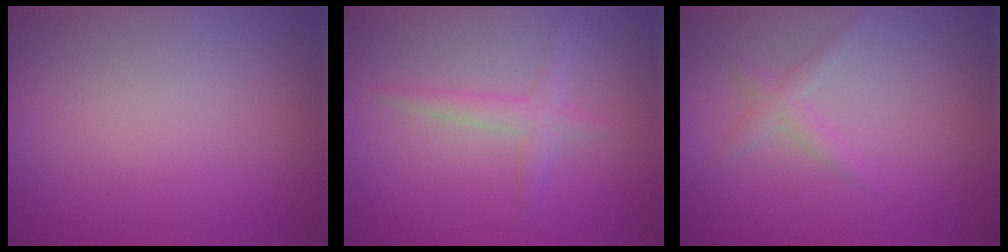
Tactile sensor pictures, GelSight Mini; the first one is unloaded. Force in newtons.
{"total": 2.0, "press": 2.0, "slide": 0.1}
{"total": 1.2, "press": 1.2, "slide": 0.1}